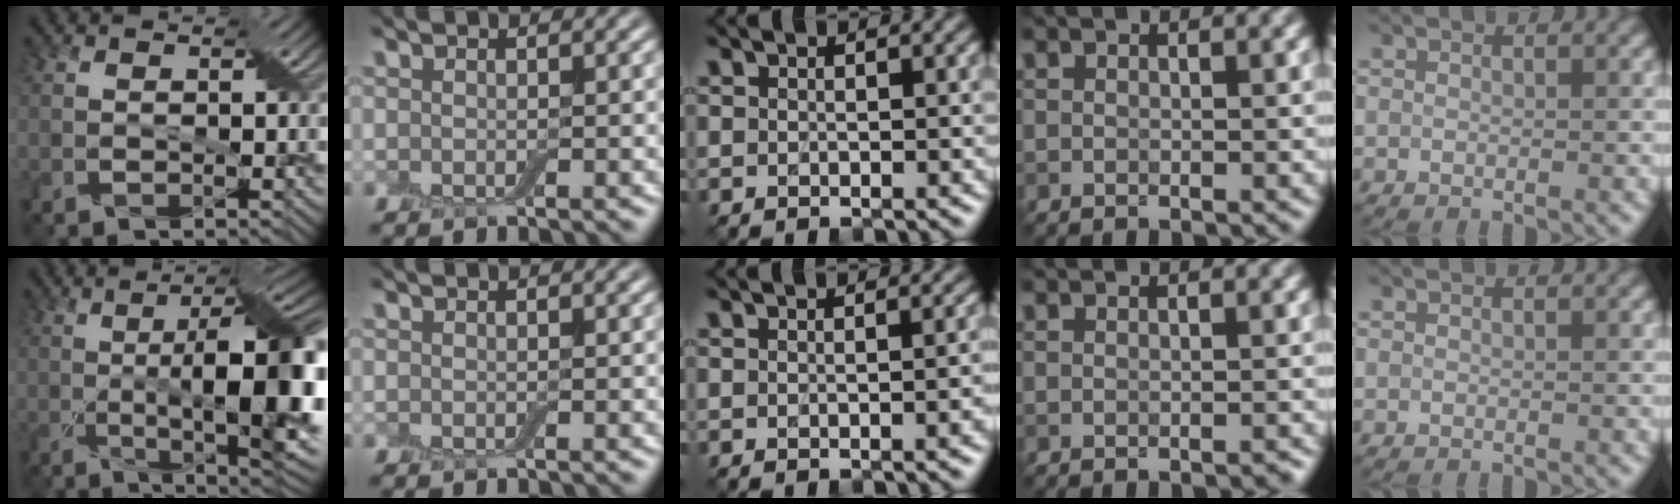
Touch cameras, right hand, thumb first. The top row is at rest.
{"thumb": {"total": 17.3, "force": [-1.3, 5.1, 16.4], "torque": [-0.225, -0.001, -0.013]}, "middle": {"total": 2.7, "force": [-0.4, 1.2, 2.4], "torque": [-0.005, 0.005, 0.001]}, "ring": {"total": 0.6, "force": [-0.5, 0.1, 0.3], "torque": [-0.002, 0.001, -0.007]}}